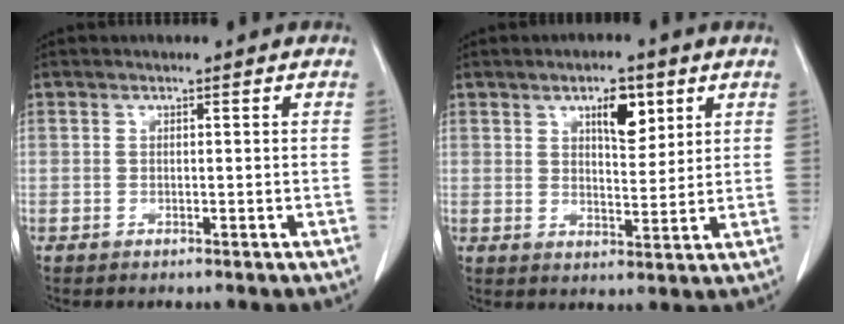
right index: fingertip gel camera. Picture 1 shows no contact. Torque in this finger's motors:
{"motor_torque": [0.16, 0.19, 0.02, 0.03]}